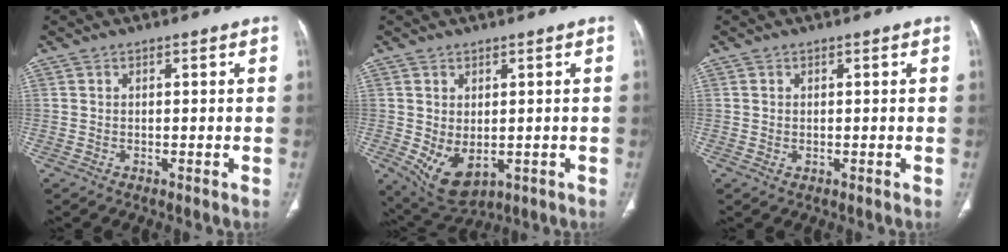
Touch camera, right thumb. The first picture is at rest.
{"total": 7.6, "force": [-1.2, 4.7, 5.9], "torque": [-0.094, -0.009, 0.004]}
{"total": 0.6, "force": [0.0, 0.4, 0.4], "torque": [-0.011, -0.003, 0.002]}